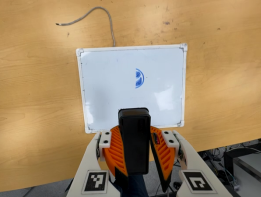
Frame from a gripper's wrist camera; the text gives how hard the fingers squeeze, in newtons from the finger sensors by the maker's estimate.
{"total": 10.8, "left": 10.3, "right": 11.3}